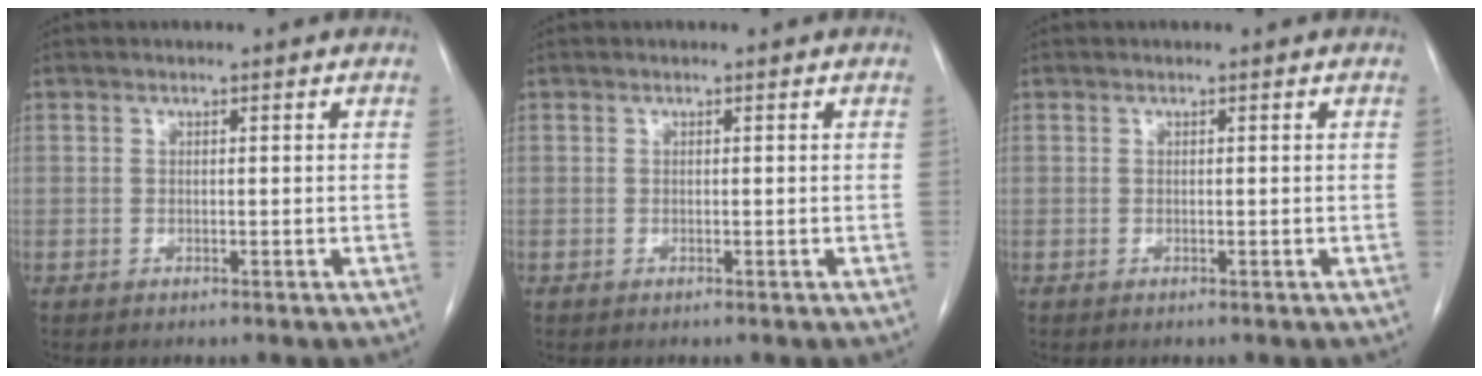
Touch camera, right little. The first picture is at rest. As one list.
[{"total": 0.0}, {"total": 0.0}]